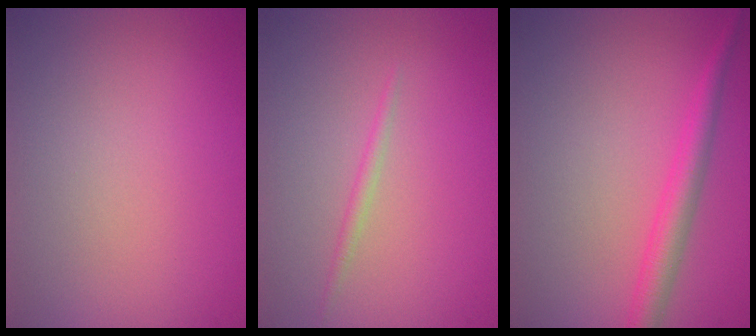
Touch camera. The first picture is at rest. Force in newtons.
{"total": 0.8, "press": 0.8, "slide": 0.0}
{"total": 2.8, "press": 2.8, "slide": 0.2}